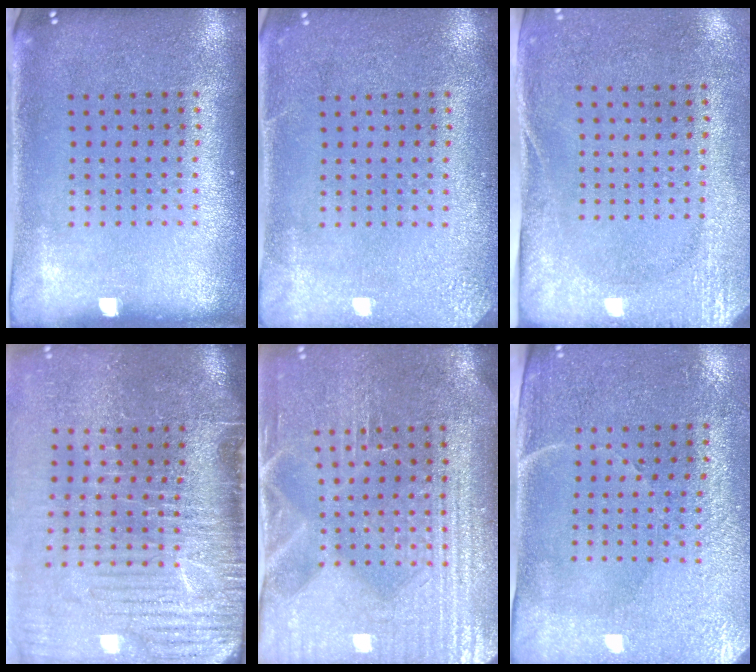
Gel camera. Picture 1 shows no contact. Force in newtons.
{"total": 2.5, "press": 2.4, "slide": 0.3}
{"total": 2.7, "press": 2.2, "slide": 1.7}
{"total": 5.1, "press": 4.2, "slide": 2.9}
{"total": 4.1, "press": 3.8, "slide": 1.6}
{"total": 3.2, "press": 2.9, "slide": 1.3}